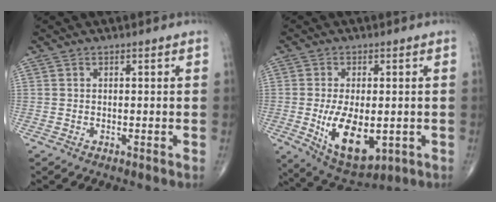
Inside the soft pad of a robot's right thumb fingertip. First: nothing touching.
{"total": 12.7, "force": [-2.2, 6.6, 10.6], "torque": [-0.171, -0.015, -0.018]}